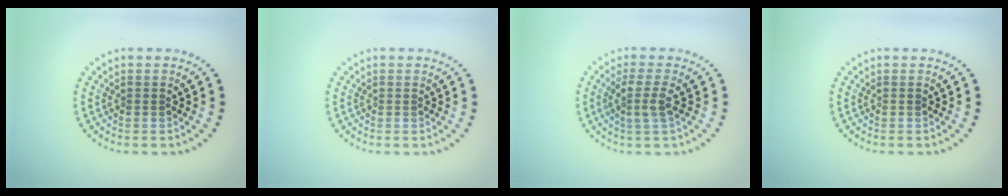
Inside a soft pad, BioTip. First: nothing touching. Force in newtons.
{"total": 0.0}
{"total": 2.2, "press": 1.9, "slide": 1.1}
{"total": 0.0}